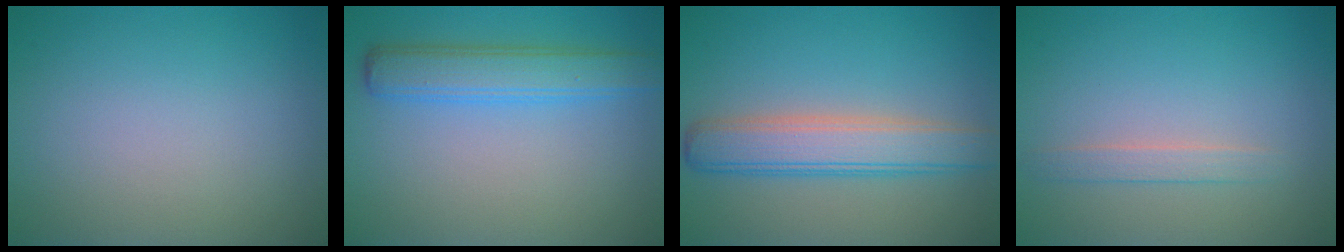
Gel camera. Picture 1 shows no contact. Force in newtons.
{"total": 4.0, "press": 4.0, "slide": 0.1}
{"total": 5.0, "press": 5.0, "slide": 0.1}
{"total": 1.4, "press": 1.4, "slide": 0.1}